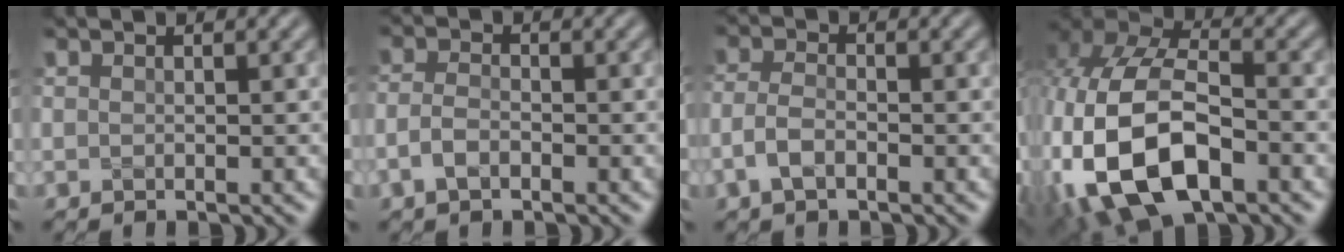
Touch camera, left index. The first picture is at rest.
{"total": 2.1, "force": [-1.0, 1.1, 1.4], "torque": [-0.030, 0.002, -0.027]}
{"total": 2.5, "force": [-1.2, 1.3, 1.8], "torque": [-0.038, 0.004, -0.032]}
{"total": 12.9, "force": [-3.8, 7.8, 9.5], "torque": [-0.221, -0.024, -0.063]}